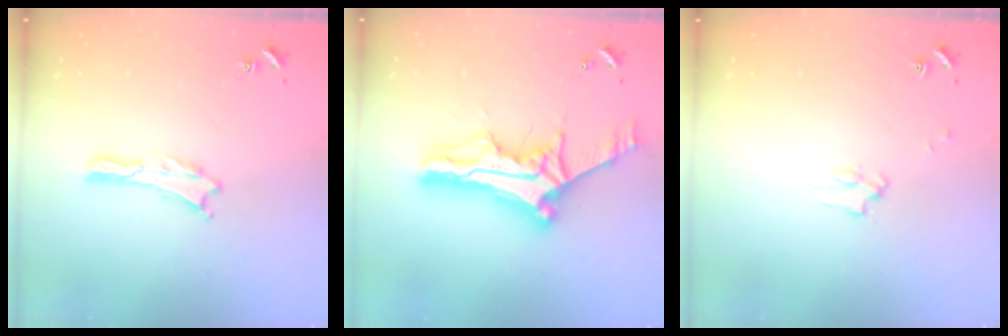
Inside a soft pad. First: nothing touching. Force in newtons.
{"total": 12.3, "press": 12.2, "slide": 1.0}
{"total": 2.2, "press": 2.2, "slide": 0.2}